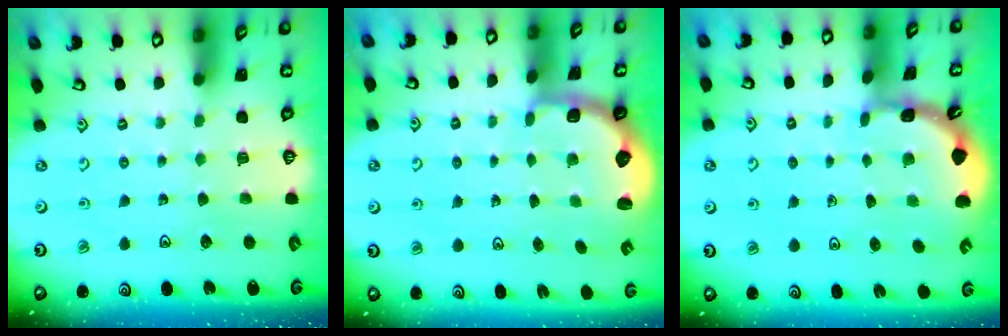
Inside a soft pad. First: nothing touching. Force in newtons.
{"total": 2.5, "press": 1.9, "slide": 1.7}
{"total": 1.8, "press": 1.8, "slide": 0.1}